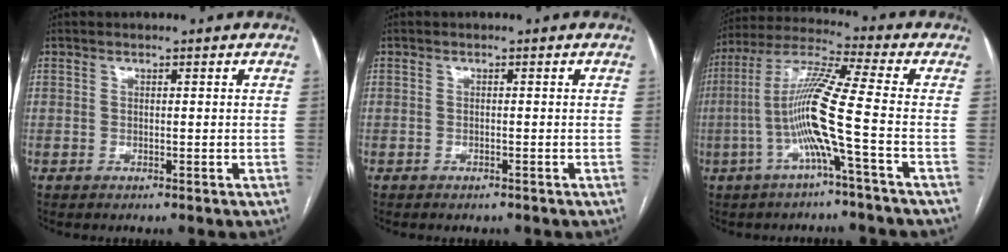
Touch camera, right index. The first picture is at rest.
{"total": 0.7, "force": [-0.6, 0.3, 0.2], "torque": [-0.010, -0.001, -0.007]}
{"total": 11.4, "force": [-3.2, -1.4, 10.9], "torque": [-0.222, 0.007, -0.069]}